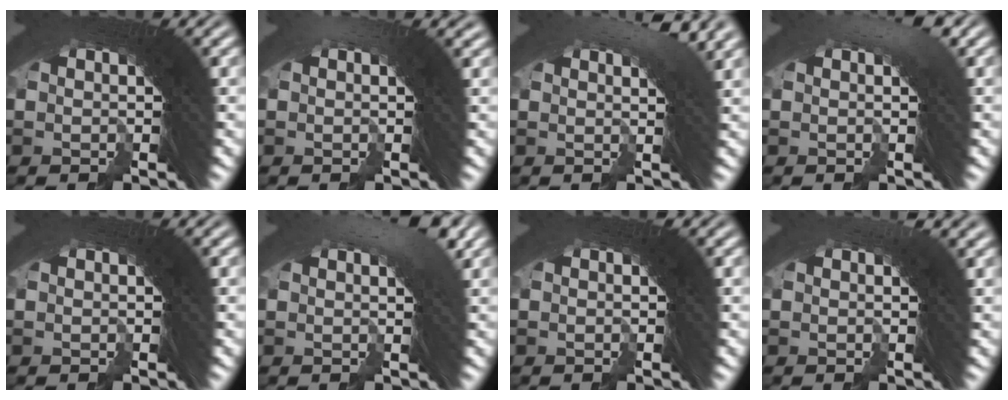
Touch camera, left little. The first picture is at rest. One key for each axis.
{"total": 0.9, "fx": 0.5, "fy": 0.4, "fz": 0.7, "tx": 0.001, "ty": 0.011, "tz": -0.002}
{"total": 3.5, "fx": 2.0, "fy": 0.7, "fz": 2.8, "tx": -0.029, "ty": 0.013, "tz": 0.023}
{"total": 2.1, "fx": 1.1, "fy": 0.6, "fz": 1.7, "tx": -0.007, "ty": 0.022, "tz": 0.005}
{"total": 0.0}
{"total": 3.4, "fx": 1.6, "fy": 0.9, "fz": 2.8, "tx": -0.021, "ty": 0.019, "tz": 0.014}
{"total": 0.0}
{"total": 1.6, "fx": 1.1, "fy": 0.2, "fz": 1.2, "tx": -0.009, "ty": 0.009, "tz": 0.011}